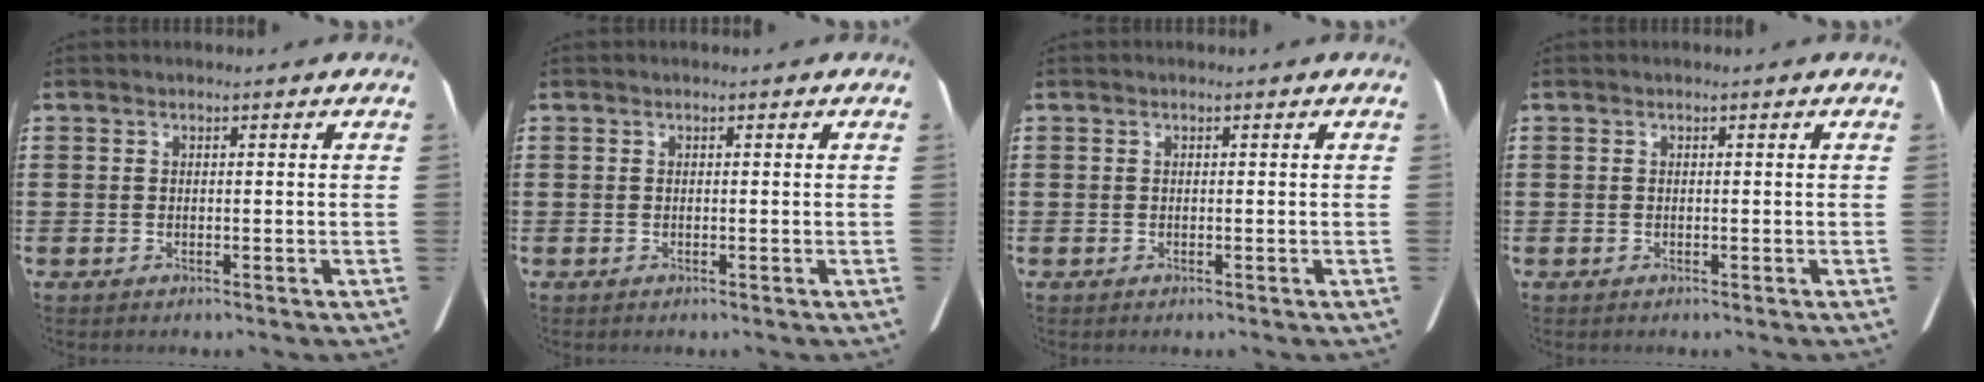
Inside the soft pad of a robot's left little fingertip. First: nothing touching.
{"total": 0.0}
{"total": 0.0}
{"total": 0.0}